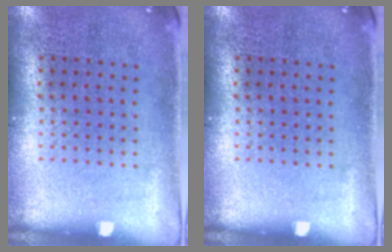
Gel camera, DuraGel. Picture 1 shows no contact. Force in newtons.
{"total": 0.0}